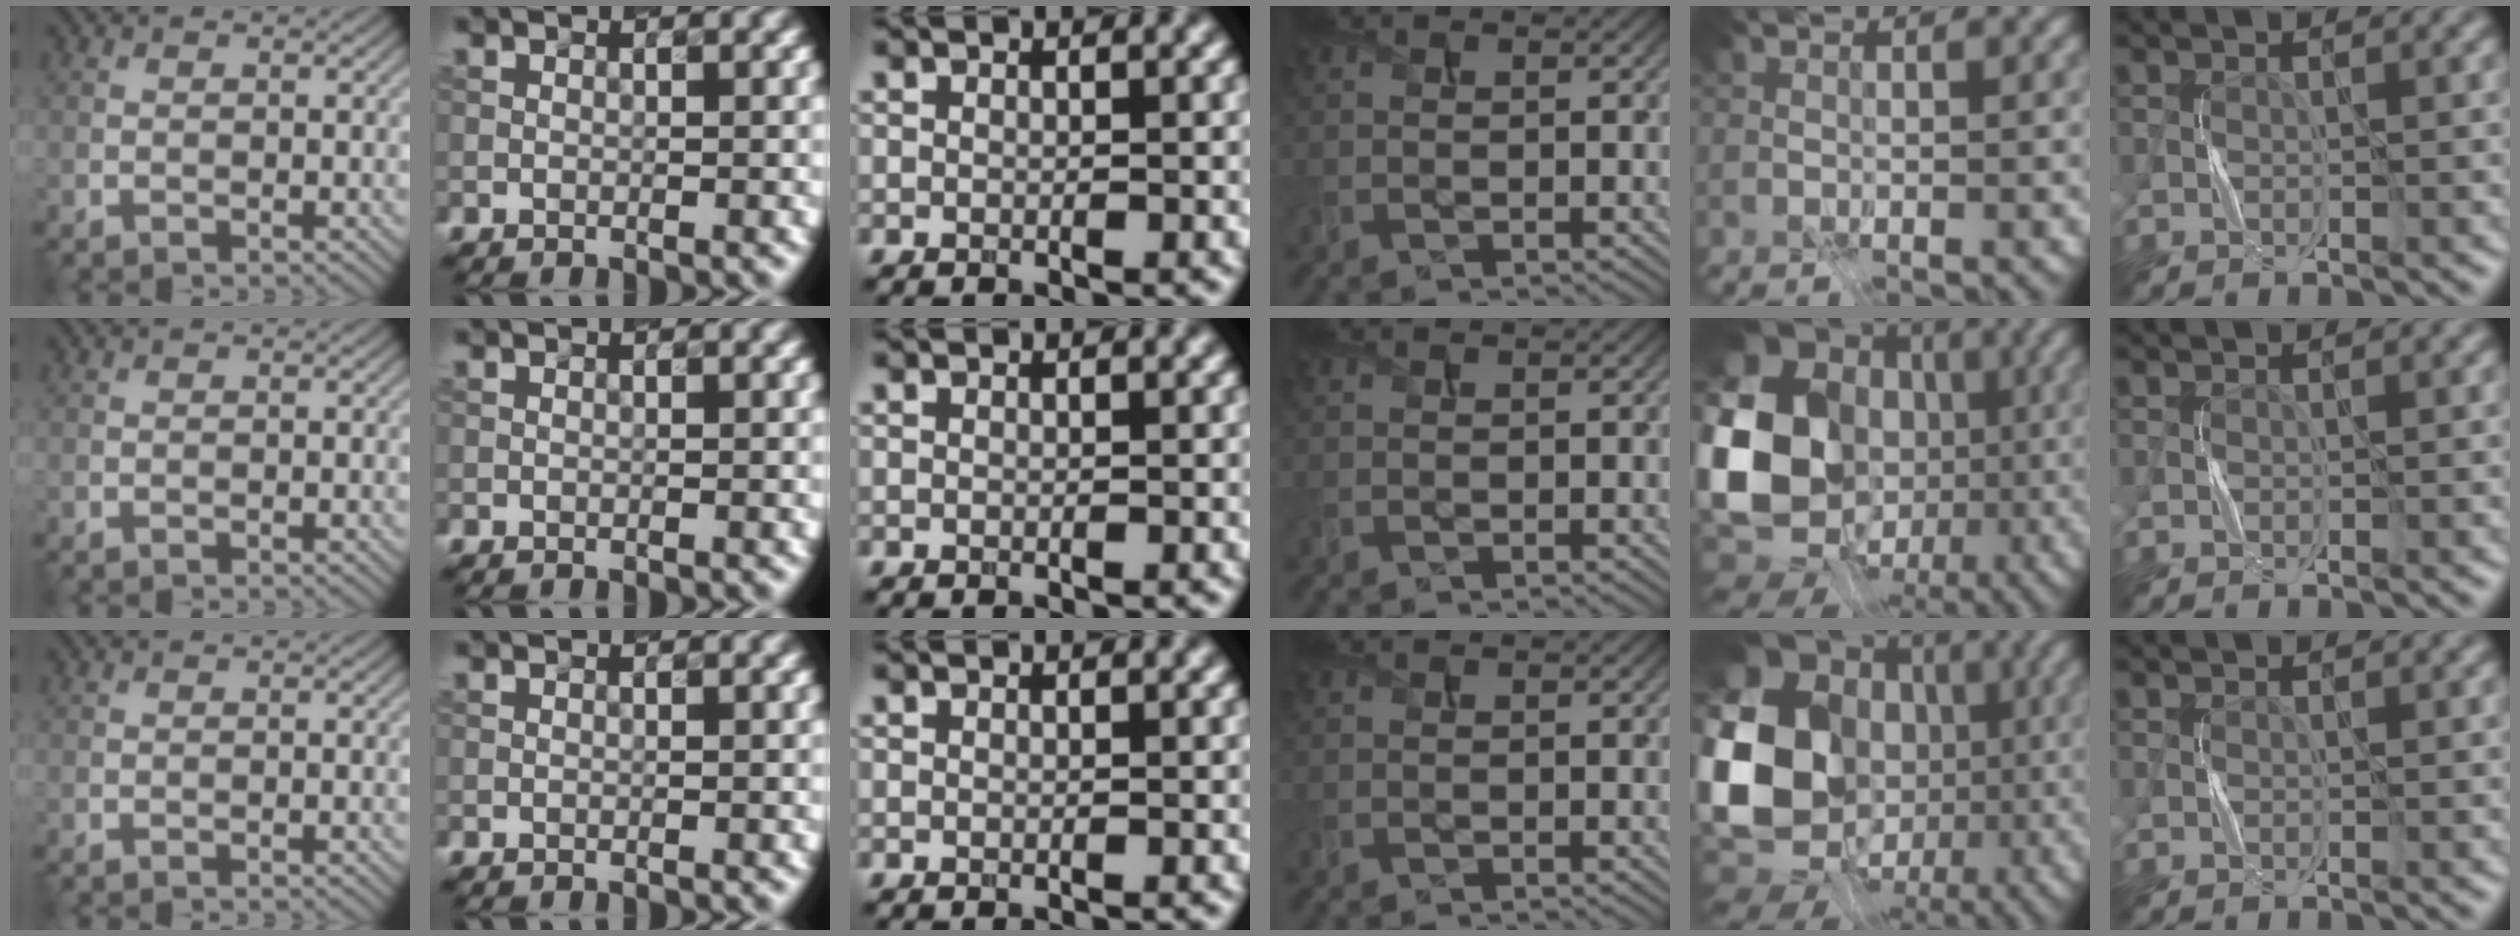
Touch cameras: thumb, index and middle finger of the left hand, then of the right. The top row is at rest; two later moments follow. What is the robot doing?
{"motion": "press", "object": "calculator"}